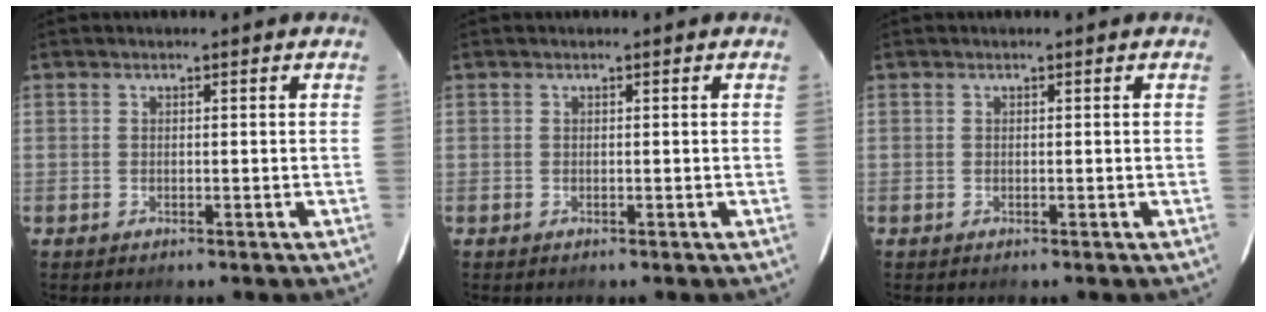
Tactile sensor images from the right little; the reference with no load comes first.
{"total": 0.0}
{"total": 0.0}